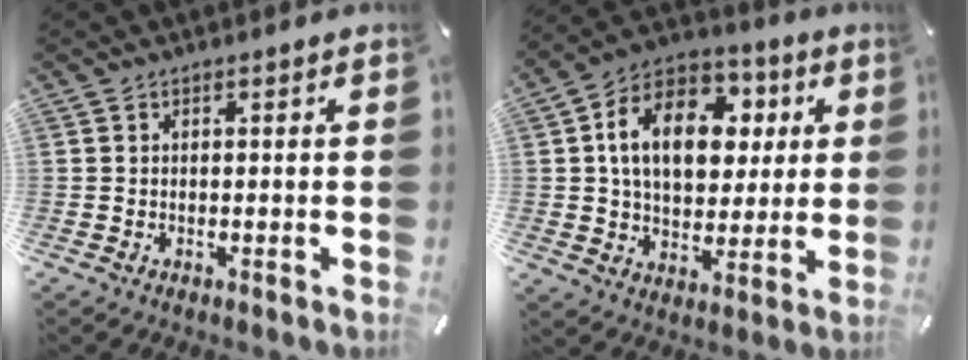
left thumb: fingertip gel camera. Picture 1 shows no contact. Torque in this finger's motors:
{"motor_torque": [2.19, 2.81, 1.51, -1.26, 0.26]}